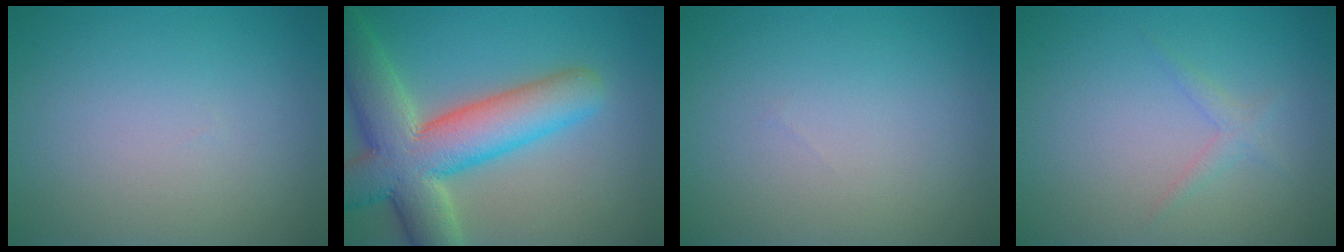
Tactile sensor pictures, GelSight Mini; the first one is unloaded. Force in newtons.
{"total": 10.6, "press": 10.5, "slide": 0.9}
{"total": 0.0}
{"total": 1.1, "press": 1.1, "slide": 0.0}